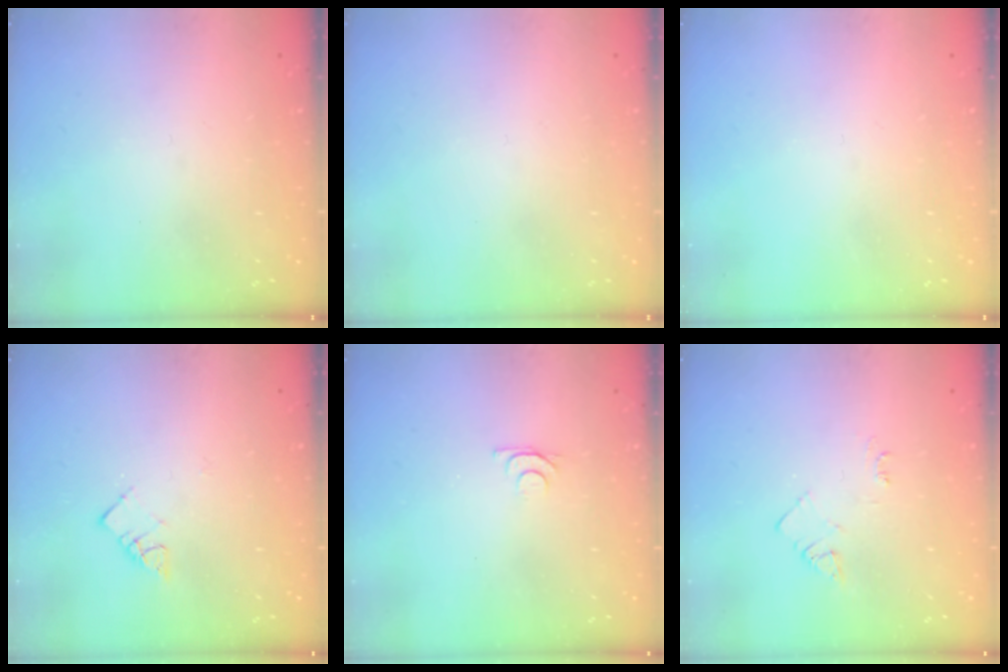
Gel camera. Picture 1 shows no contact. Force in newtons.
{"total": 1.6, "press": 1.6, "slide": 0.1}
{"total": 0.0}
{"total": 4.2, "press": 4.2, "slide": 0.4}
{"total": 4.2, "press": 4.1, "slide": 0.5}
{"total": 3.8, "press": 3.8, "slide": 0.5}